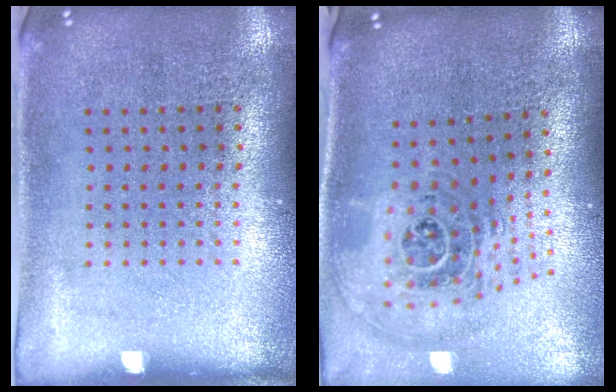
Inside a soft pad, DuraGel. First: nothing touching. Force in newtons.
{"total": 1.9, "press": 1.5, "slide": 1.2}